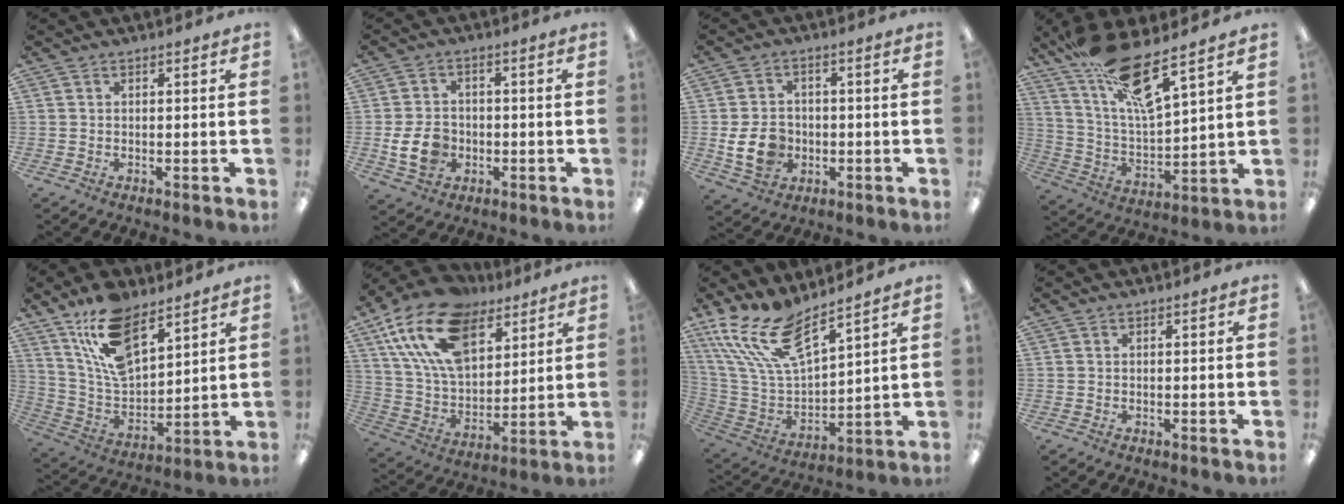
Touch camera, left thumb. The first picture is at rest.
{"total": 8.3, "force": [-2.0, 6.3, 5.0], "torque": [-0.091, 0.007, -0.035]}
{"total": 9.0, "force": [-1.9, 7.0, 5.3], "torque": [-0.097, 0.010, -0.030]}
{"total": 17.5, "force": [12.6, 4.2, 11.3], "torque": [-0.207, -0.073, 0.216]}
{"total": 16.2, "force": [10.9, 7.5, 9.3], "torque": [-0.184, -0.044, 0.201]}
{"total": 21.2, "force": [12.0, 12.2, 12.4], "torque": [-0.242, -0.054, 0.218]}
{"total": 18.2, "force": [12.4, 7.2, 11.2], "torque": [-0.259, -0.069, 0.226]}
{"total": 0.0}